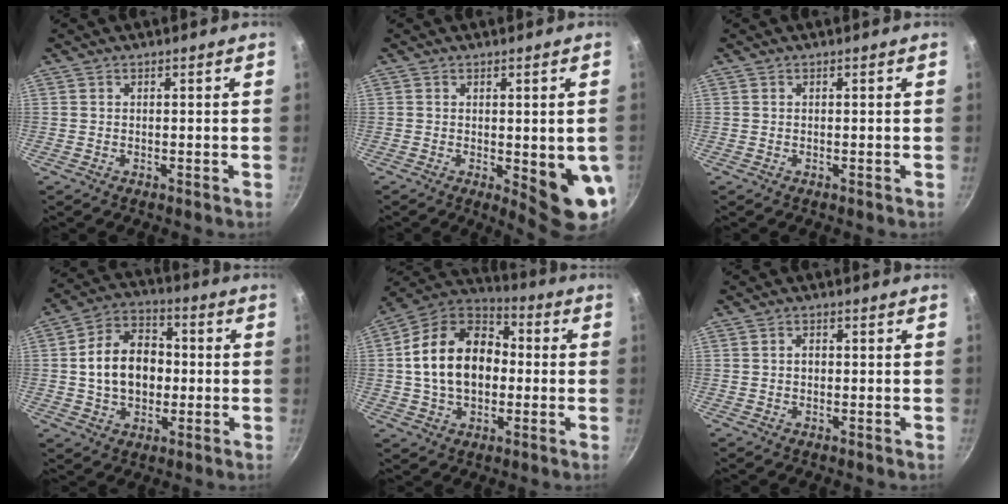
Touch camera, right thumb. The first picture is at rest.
{"total": 9.0, "force": [-1.1, 2.7, 8.5], "torque": [-0.080, -0.010, -0.006]}
{"total": 0.0}
{"total": 13.8, "force": [-0.1, 10.1, 9.4], "torque": [-0.127, 0.027, -0.011]}
{"total": 18.9, "force": [0.3, 13.2, 13.4], "torque": [-0.207, 0.036, -0.007]}
{"total": 1.7, "force": [0.0, 1.3, 1.1], "torque": [-0.015, 0.006, -0.002]}